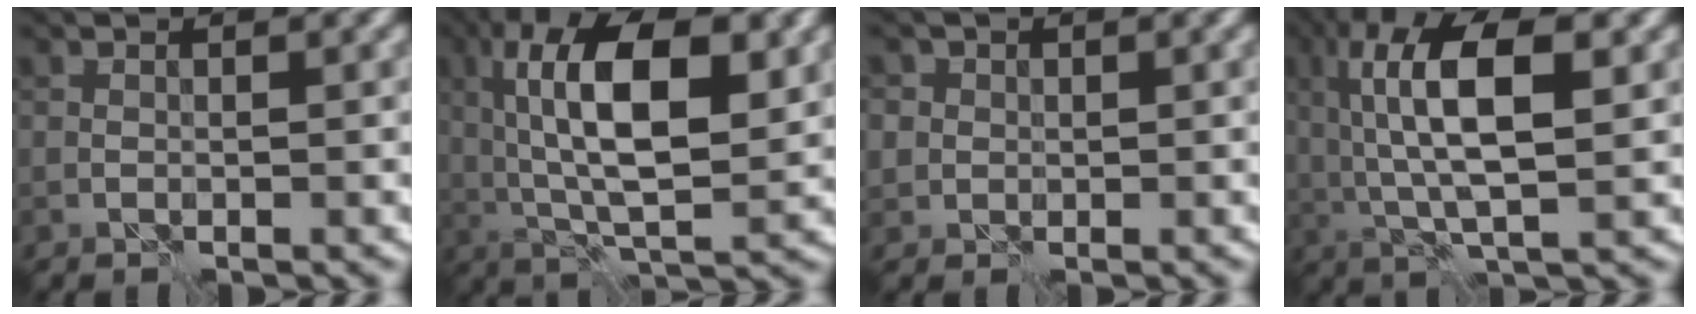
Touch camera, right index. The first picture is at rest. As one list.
[{"total": 10.7, "force": [2.3, 4.2, 9.6], "torque": [-0.170, 0.008, 0.036]}, {"total": 2.4, "force": [0.8, 2.1, 0.7], "torque": [-0.003, 0.008, 0.014]}, {"total": 9.1, "force": [1.8, 3.3, 8.3], "torque": [-0.160, 0.010, 0.028]}]